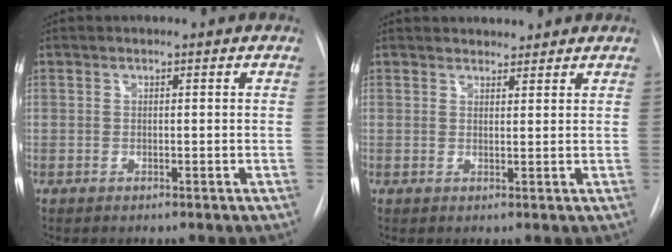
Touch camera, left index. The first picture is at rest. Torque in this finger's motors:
{"motor_torque": [0.20, -0.20, -0.01, 0.01]}